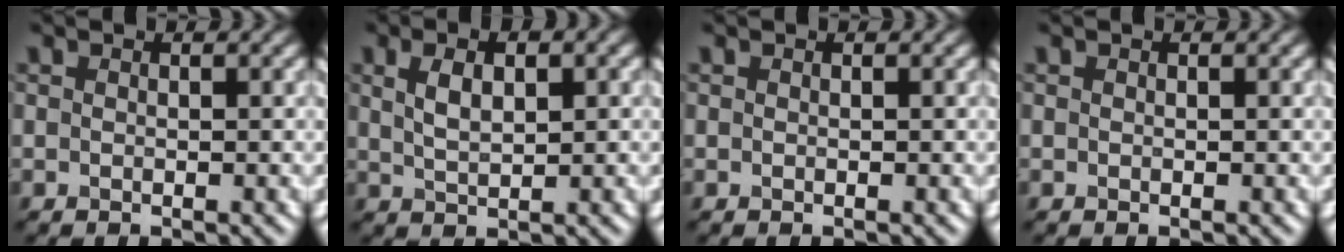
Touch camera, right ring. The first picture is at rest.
{"total": 3.3, "force": [1.2, 1.5, 2.7], "torque": [-0.057, 0.004, 0.025]}
{"total": 0.0}
{"total": 0.0}